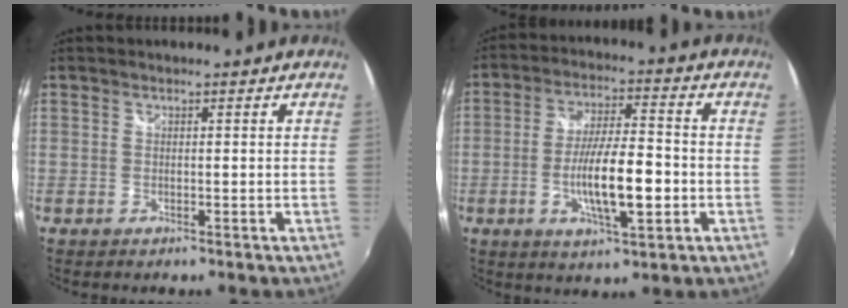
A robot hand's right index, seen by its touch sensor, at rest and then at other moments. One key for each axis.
{"total": 11.7, "fx": -3.0, "fy": 2.7, "fz": 11.0, "tx": -0.203, "ty": -0.007, "tz": -0.048}